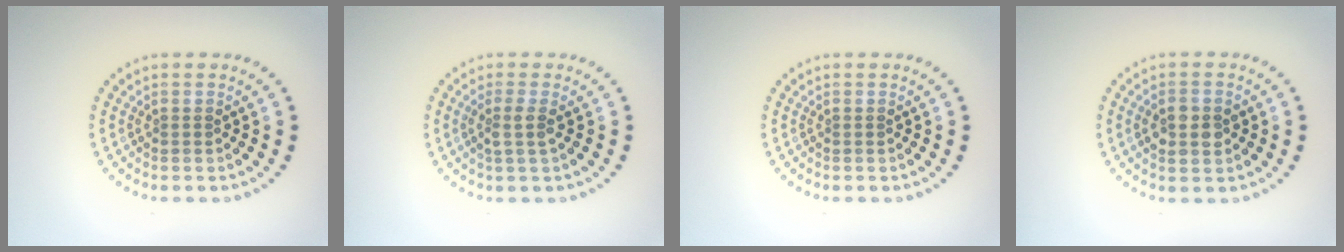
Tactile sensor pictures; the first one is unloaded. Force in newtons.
{"total": 1.5, "press": 1.2, "slide": 0.9}
{"total": 0.0}
{"total": 2.9, "press": 2.9, "slide": 0.1}